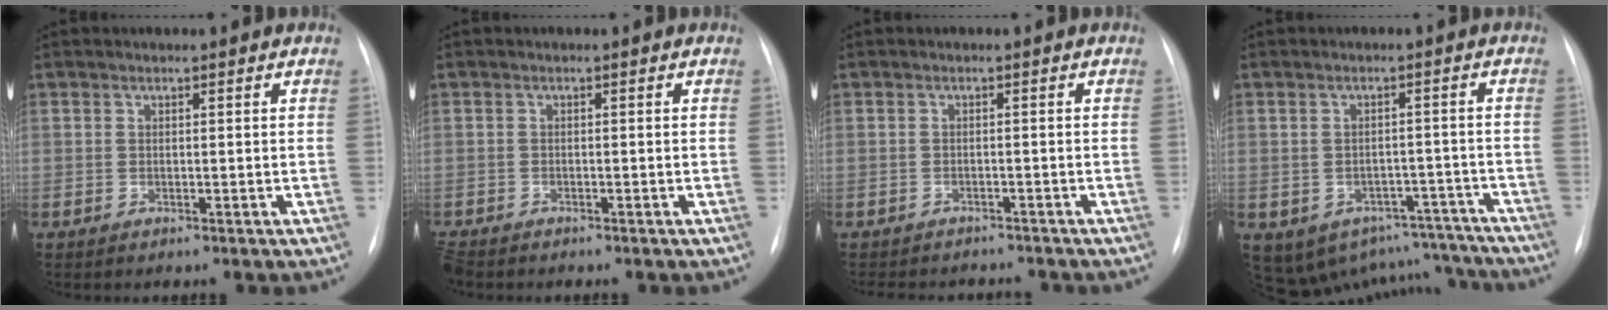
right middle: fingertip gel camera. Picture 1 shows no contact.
{"total": 2.4, "force": [-2.2, 0.7, 0.6], "torque": [-0.011, -0.007, -0.037]}
{"total": 8.1, "force": [-7.5, 2.5, 2.0], "torque": [-0.031, 0.002, -0.090]}
{"total": 13.6, "force": [-10.7, 7.7, 3.3], "torque": [-0.052, 0.040, -0.118]}